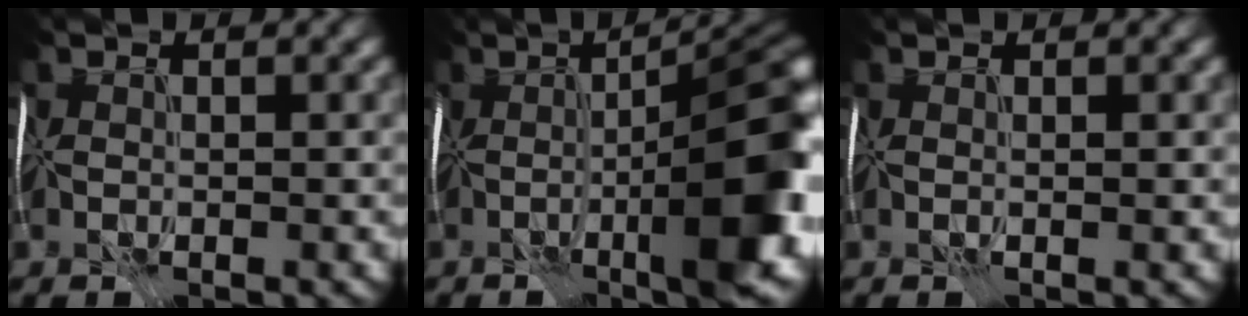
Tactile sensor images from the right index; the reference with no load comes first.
{"total": 11.7, "force": [-2.0, 2.0, 11.4], "torque": [-0.145, -0.001, -0.027]}
{"total": 0.7, "force": [0.4, -0.6, 0.1], "torque": [-0.003, 0.002, 0.008]}